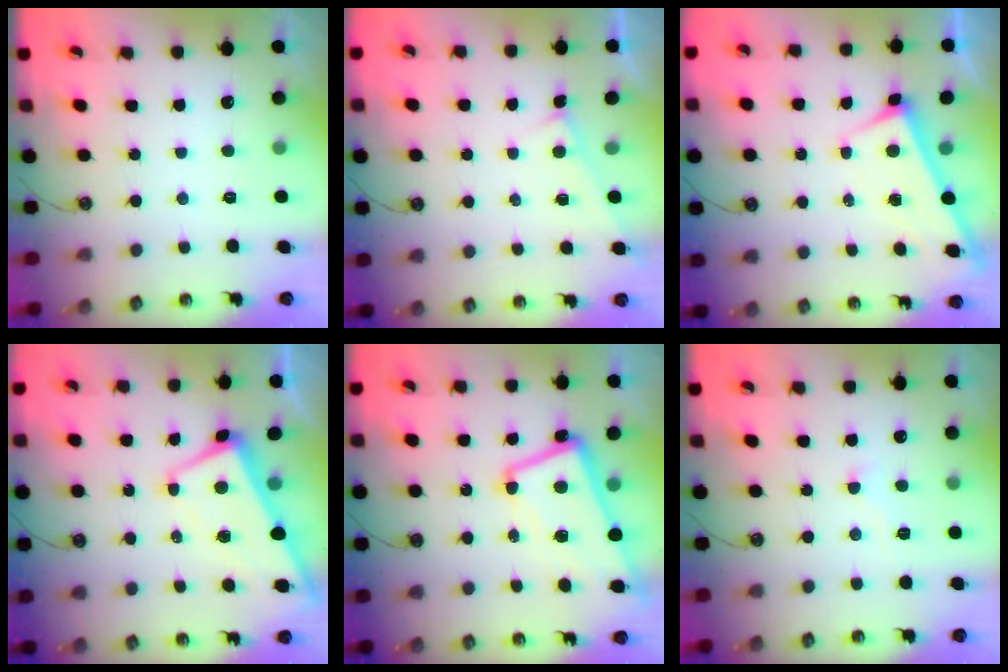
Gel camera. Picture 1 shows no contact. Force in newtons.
{"total": 2.3, "press": 2.3, "slide": 0.1}
{"total": 3.0, "press": 3.0, "slide": 0.1}
{"total": 1.0, "press": 0.5, "slide": 0.9}
{"total": 6.9, "press": 6.7, "slide": 1.4}
{"total": 4.0, "press": 3.9, "slide": 0.3}